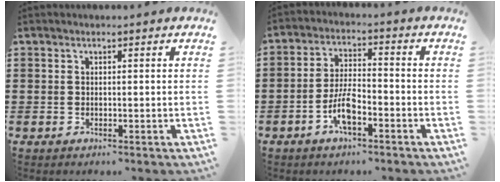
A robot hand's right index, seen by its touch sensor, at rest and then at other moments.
{"total": 6.1, "force": [-3.0, 2.1, 4.9], "torque": [-0.114, -0.001, -0.063]}